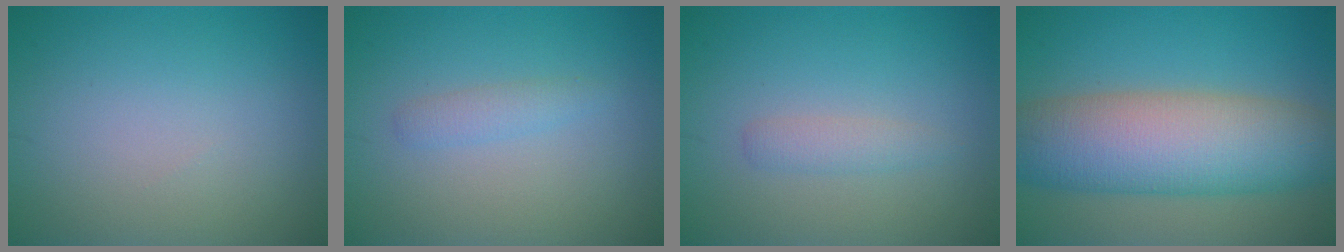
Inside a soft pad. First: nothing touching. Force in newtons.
{"total": 1.3, "press": 1.3, "slide": 0.0}
{"total": 1.5, "press": 1.5, "slide": 0.0}
{"total": 10.7, "press": 10.7, "slide": 0.6}